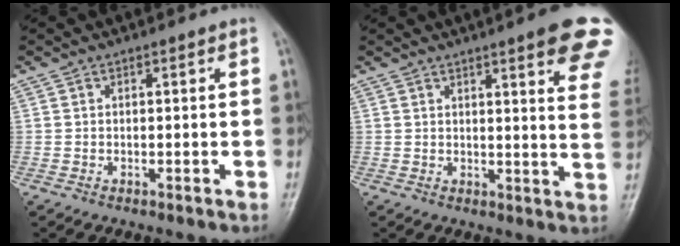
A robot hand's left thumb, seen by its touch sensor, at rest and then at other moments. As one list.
[{"total": 14.8, "force": [8.9, 2.6, 11.6], "torque": [-0.119, -0.032, 0.093]}]